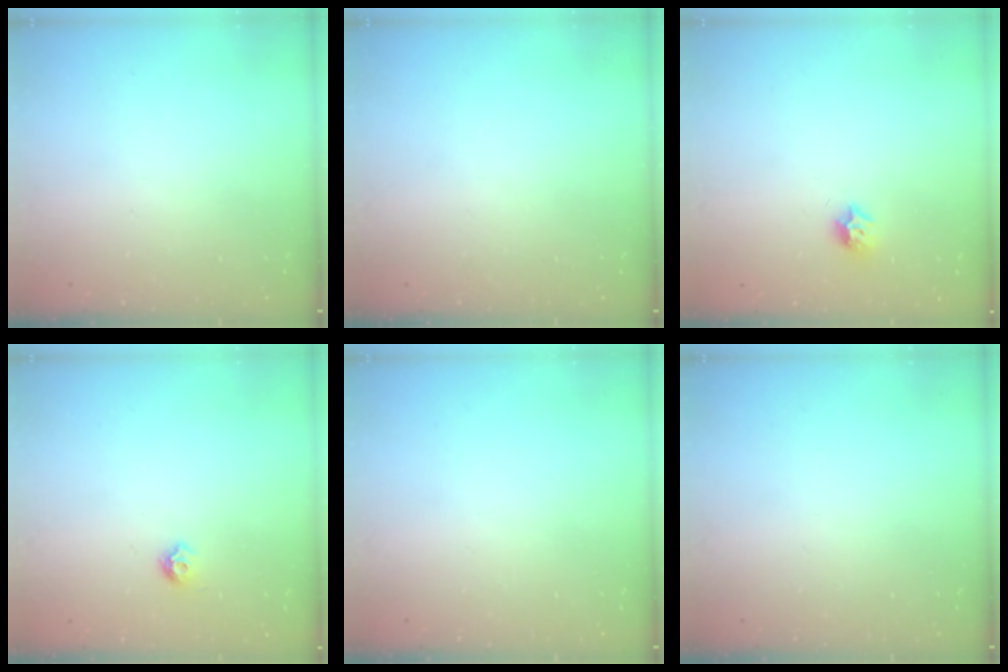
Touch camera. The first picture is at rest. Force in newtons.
{"total": 0.0}
{"total": 6.9, "press": 6.9, "slide": 0.3}
{"total": 5.6, "press": 5.5, "slide": 1.0}
{"total": 0.0}
{"total": 0.0}